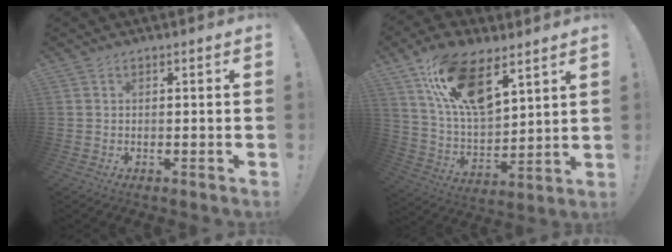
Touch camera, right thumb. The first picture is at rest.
{"total": 17.6, "force": [10.3, 8.1, 11.8], "torque": [-0.211, -0.049, 0.185]}